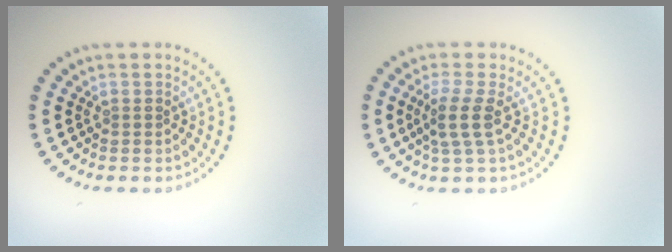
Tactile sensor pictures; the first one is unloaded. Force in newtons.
{"total": 2.6, "press": 2.0, "slide": 1.7}